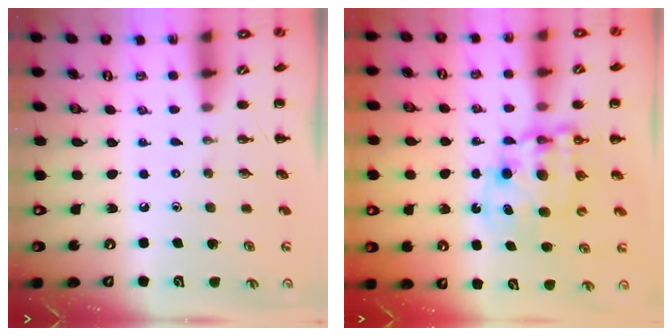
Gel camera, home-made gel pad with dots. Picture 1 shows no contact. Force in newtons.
{"total": 10.5, "press": 10.2, "slide": 2.5}